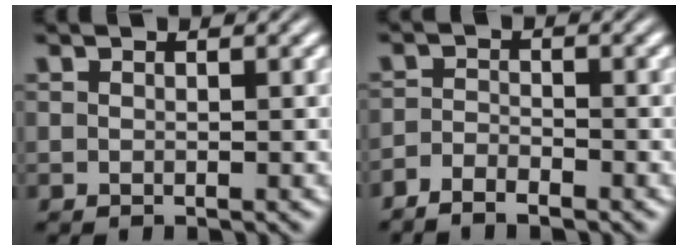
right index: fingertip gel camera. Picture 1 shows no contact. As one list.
[{"total": 2.3, "force": [-2.2, -0.4, 0.3], "torque": [0.003, -0.008, -0.041]}]